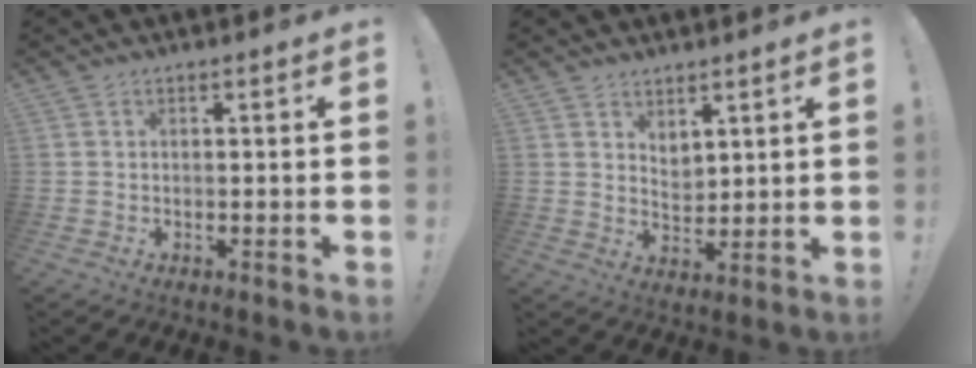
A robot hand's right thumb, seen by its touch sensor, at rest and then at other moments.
{"total": 4.7, "force": [3.7, 2.7, 1.0], "torque": [-0.019, -0.029, 0.071]}